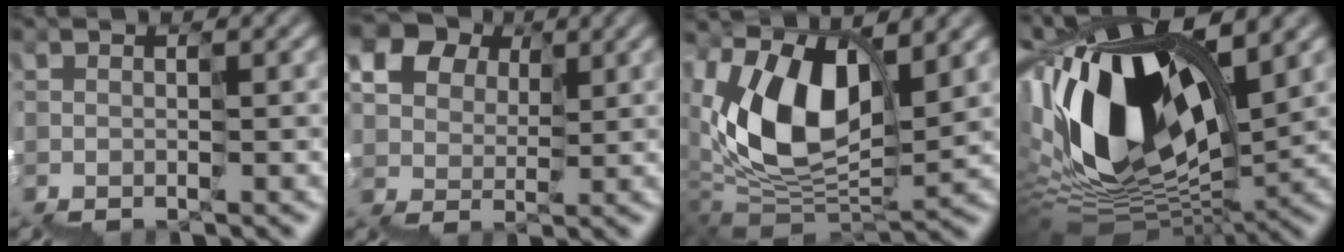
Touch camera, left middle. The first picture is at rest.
{"total": 8.1, "force": [4.6, 6.1, 2.5], "torque": [-0.058, 0.046, 0.060]}
{"total": 8.4, "force": [3.7, 4.8, 5.8], "torque": [-0.127, 0.002, 0.071]}
{"total": 15.1, "force": [2.5, 7.1, 13.1], "torque": [-0.263, 0.021, 0.046]}